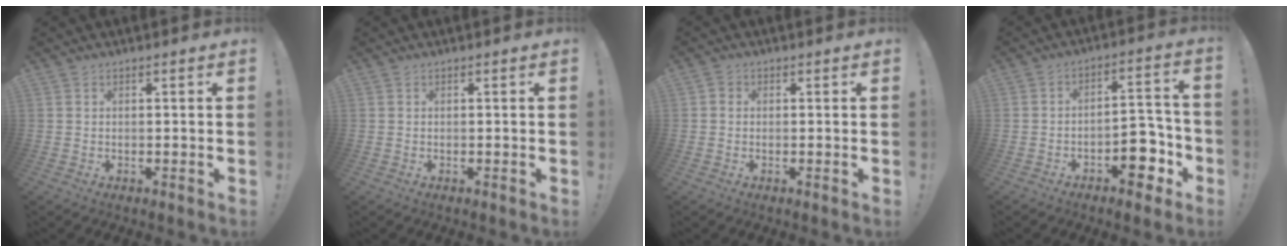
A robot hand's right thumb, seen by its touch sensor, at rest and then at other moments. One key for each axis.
{"total": 0.0}
{"total": 1.2, "fx": -0.1, "fy": 1.2, "fz": 0.3, "tx": 0.000, "ty": 0.001, "tz": -0.003}
{"total": 11.3, "fx": -5.5, "fy": 6.3, "fz": 7.6, "tx": -0.068, "ty": 0.039, "tz": -0.092}